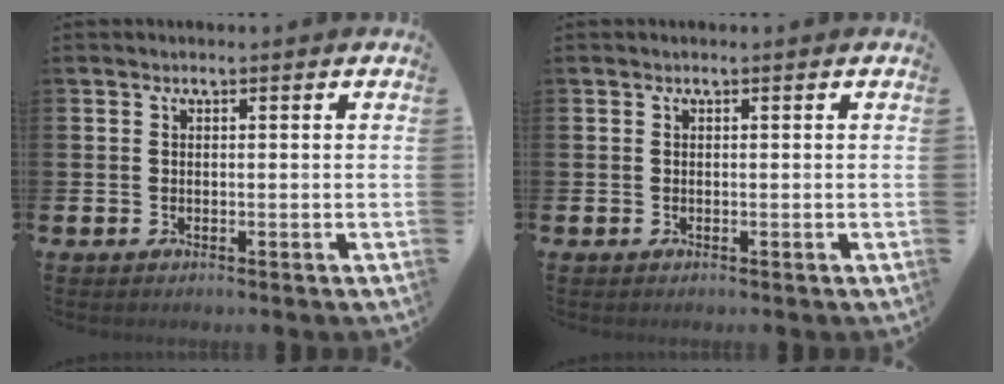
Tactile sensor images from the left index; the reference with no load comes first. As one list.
[{"total": 0.0}]